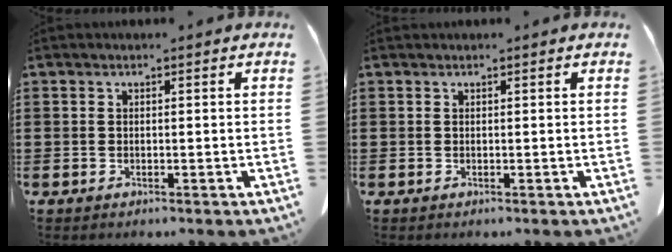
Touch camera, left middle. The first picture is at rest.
{"total": 0.0}